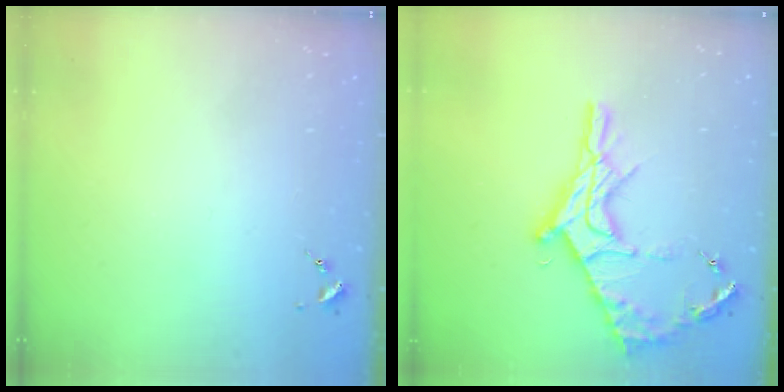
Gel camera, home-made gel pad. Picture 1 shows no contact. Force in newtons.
{"total": 18.3, "press": 18.2, "slide": 1.5}